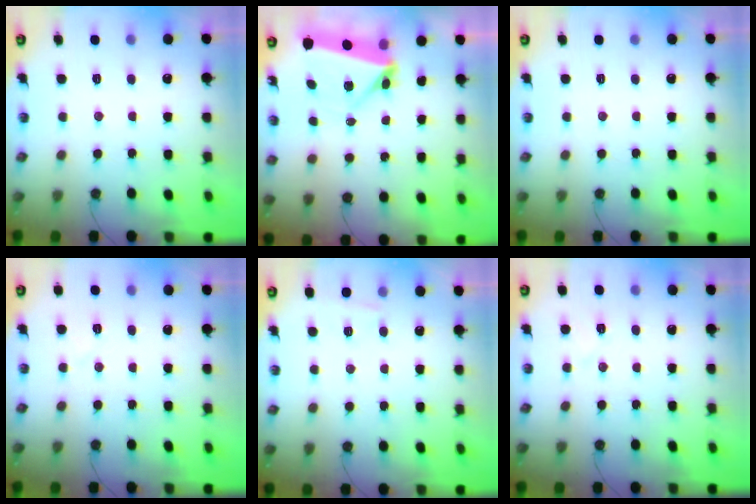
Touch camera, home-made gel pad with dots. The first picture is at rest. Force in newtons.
{"total": 5.7, "press": 5.5, "slide": 1.7}
{"total": 0.0}
{"total": 3.4, "press": 3.1, "slide": 1.4}
{"total": 3.9, "press": 3.2, "slide": 2.4}
{"total": 5.7, "press": 5.6, "slide": 1.3}